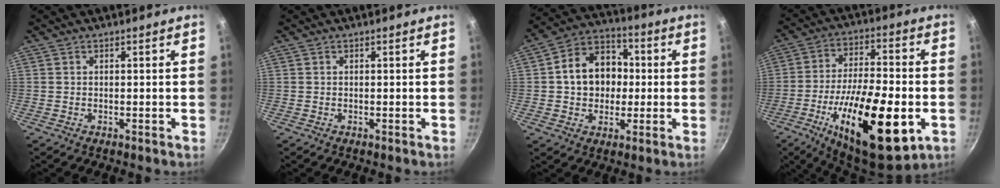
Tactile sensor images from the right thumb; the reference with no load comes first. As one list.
[{"total": 0.0}, {"total": 13.4, "force": [0.7, 10.7, 8.0], "torque": [-0.095, 0.027, 0.000]}, {"total": 24.9, "force": [-8.0, 9.3, 21.7], "torque": [-0.341, 0.012, -0.122]}]